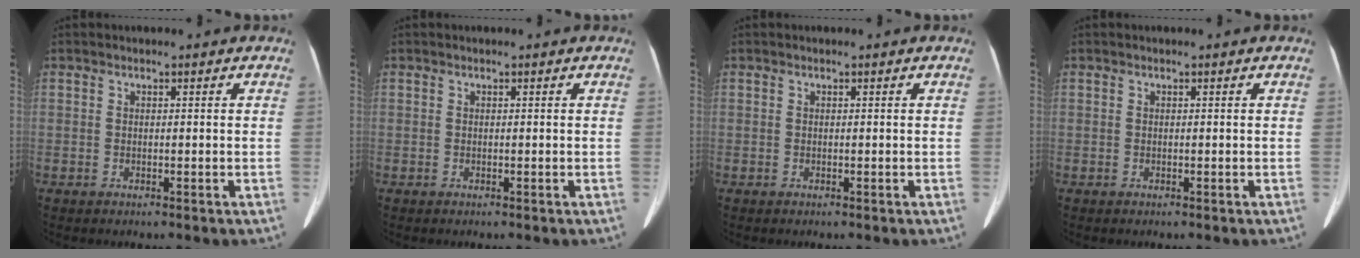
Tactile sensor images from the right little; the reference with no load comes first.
{"total": 0.0}
{"total": 0.0}
{"total": 0.0}